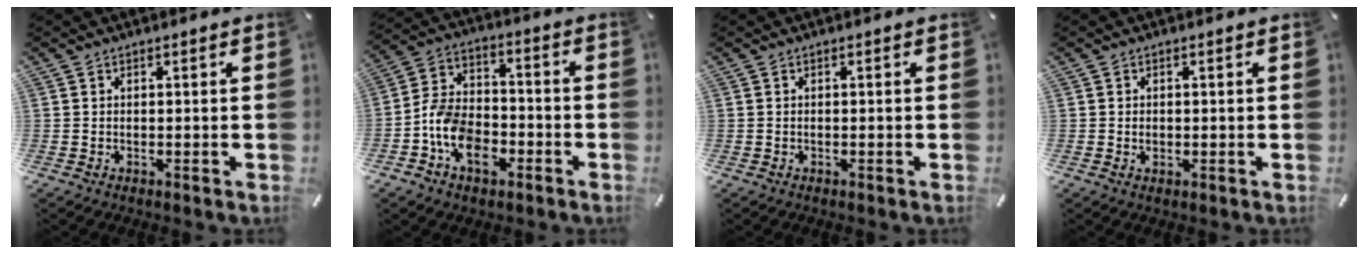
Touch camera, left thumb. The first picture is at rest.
{"total": 10.9, "force": [-4.8, 7.9, 5.8], "torque": [-0.129, 0.027, -0.088]}
{"total": 0.0}
{"total": 1.1, "force": [-0.1, 0.9, 0.6], "torque": [-0.014, 0.004, -0.003]}